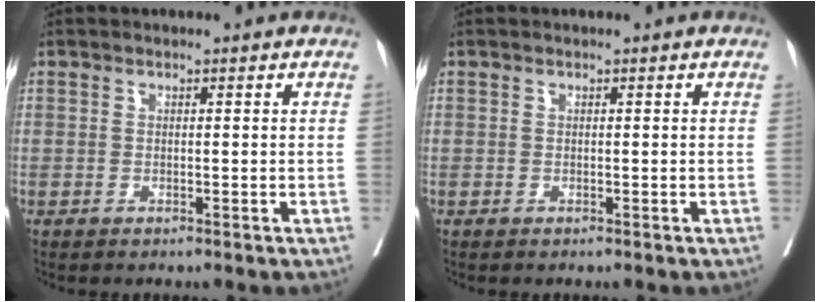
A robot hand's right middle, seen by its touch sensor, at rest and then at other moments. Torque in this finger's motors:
{"motor_torque": [-0.01, 0.01, 0.00, -0.01]}